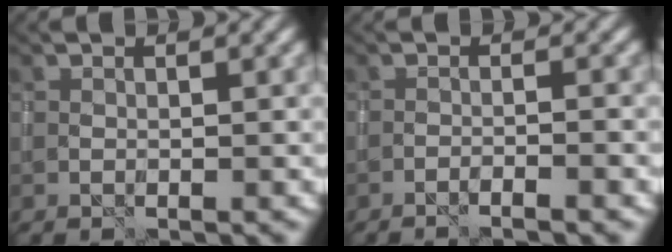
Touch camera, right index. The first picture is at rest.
{"total": 2.4, "force": [-1.7, 0.2, 1.6], "torque": [-0.023, 0.011, -0.038]}